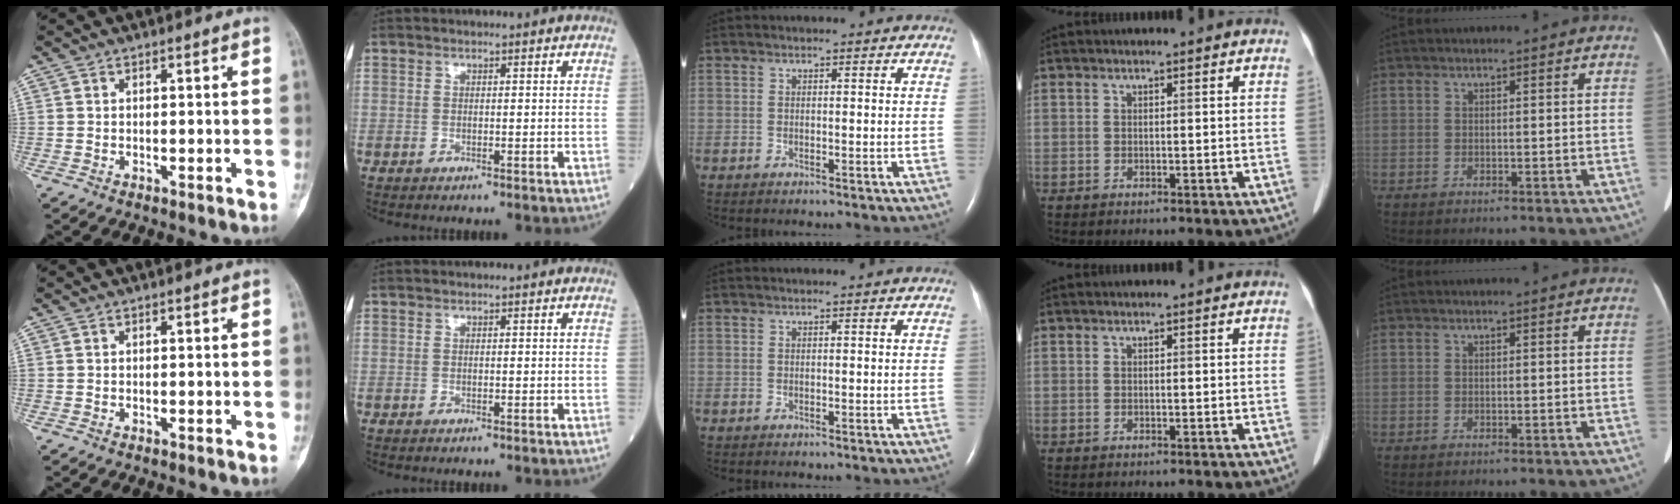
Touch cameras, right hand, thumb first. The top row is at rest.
{}